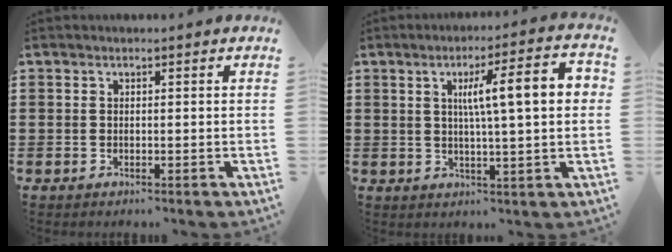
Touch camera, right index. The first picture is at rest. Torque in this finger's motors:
{"motor_torque": [0.81, -0.17, 0.85, 0.21]}